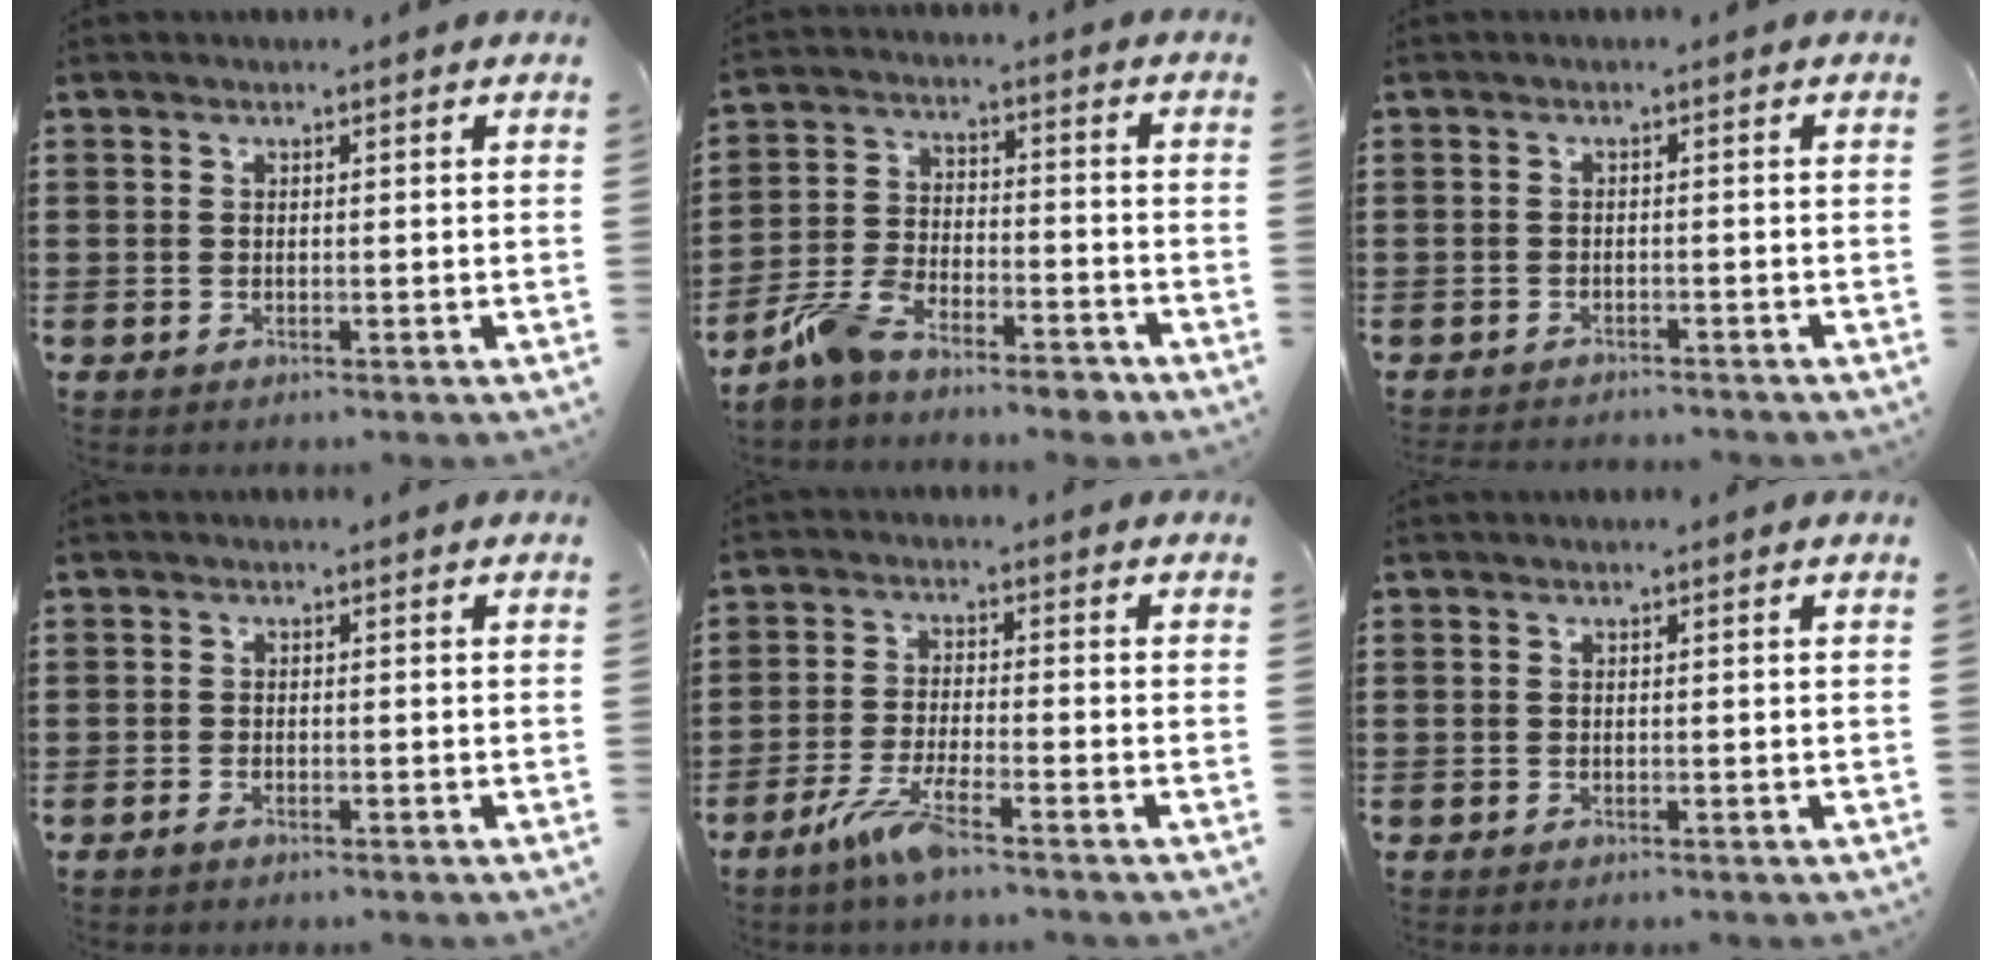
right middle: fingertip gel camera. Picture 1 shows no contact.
{"total": 7.6, "force": [-6.6, 1.7, 3.4], "torque": [-0.079, 0.008, -0.129]}
{"total": 1.4, "force": [-1.4, 0.1, 0.0], "torque": [-0.004, 0.002, -0.031]}
{"total": 0.7, "force": [-0.6, 0.0, 0.4], "torque": [-0.010, -0.004, -0.011]}
{"total": 5.6, "force": [-3.9, 0.2, 4.1], "torque": [-0.090, -0.015, -0.073]}
{"total": 0.0}